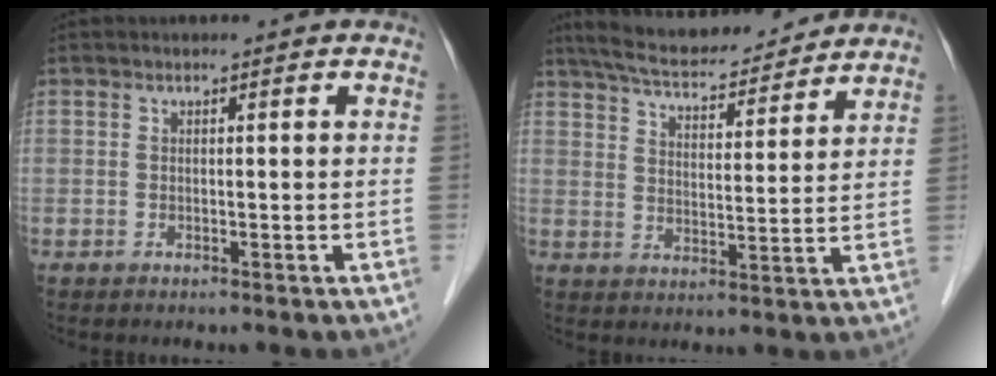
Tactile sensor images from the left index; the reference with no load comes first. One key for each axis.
{"total": 14.8, "fx": 13.6, "fy": 2.1, "fz": 5.6, "tx": -0.095, "ty": 0.015, "tz": 0.210}